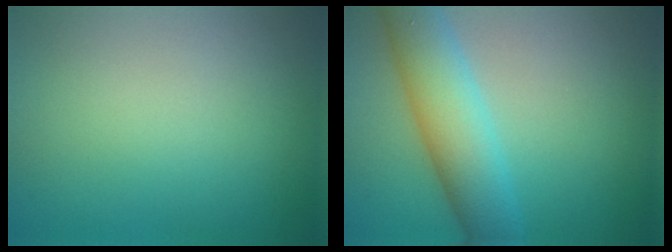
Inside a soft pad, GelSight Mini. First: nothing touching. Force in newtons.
{"total": 6.8, "press": 6.8, "slide": 0.2}